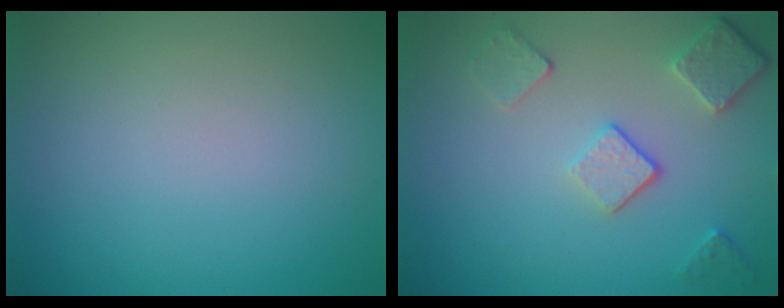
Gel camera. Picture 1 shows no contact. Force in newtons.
{"total": 3.5, "press": 2.8, "slide": 2.1}